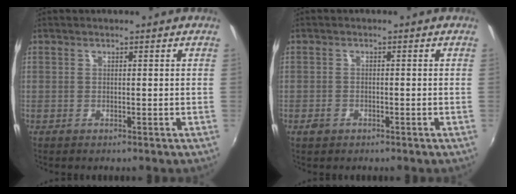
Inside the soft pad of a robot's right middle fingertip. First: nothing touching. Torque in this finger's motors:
{"motor_torque": [-0.12, -0.04, 0.01, 0.00]}